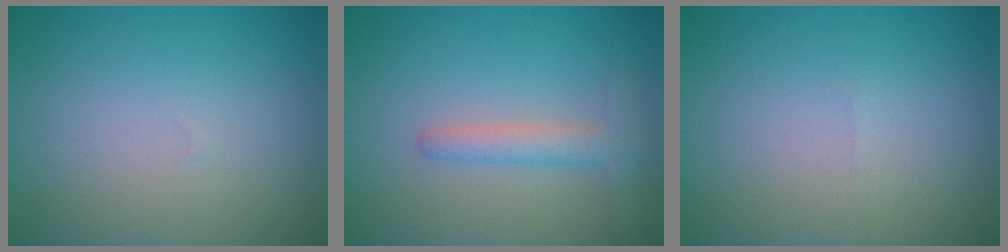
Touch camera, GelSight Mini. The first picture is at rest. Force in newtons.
{"total": 2.6, "press": 2.6, "slide": 0.1}
{"total": 0.0}